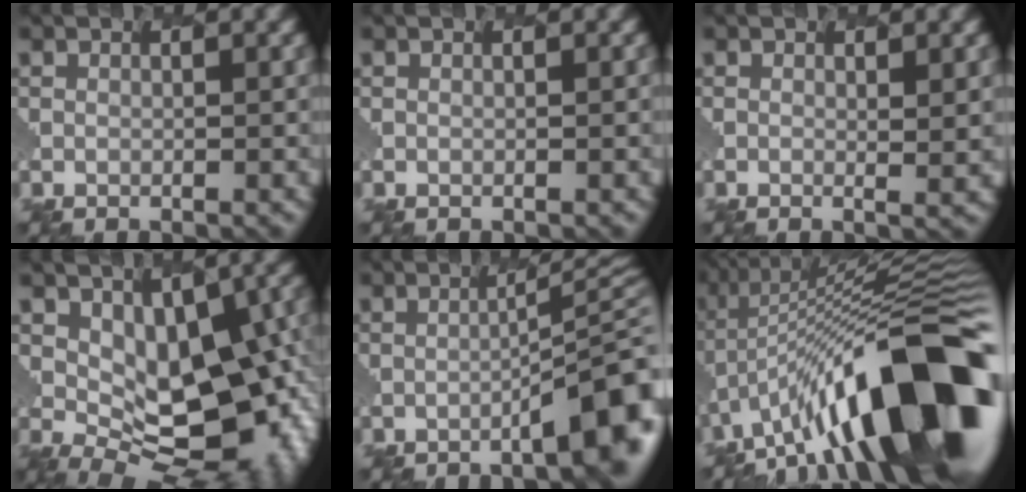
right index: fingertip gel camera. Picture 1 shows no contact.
{"total": 0.6, "force": [0.0, 0.2, 0.5], "torque": [-0.001, 0.002, -0.002]}
{"total": 1.0, "force": [0.3, 0.0, 1.0], "torque": [-0.015, 0.000, -0.002]}
{"total": 13.4, "force": [1.0, 7.5, 11.0], "torque": [-0.136, -0.008, 0.027]}
{"total": 7.7, "force": [-2.5, 1.8, 7.0], "torque": [-0.080, 0.004, -0.043]}
{"total": 15.8, "force": [-6.7, 5.1, 13.3], "torque": [-0.187, 0.044, -0.132]}